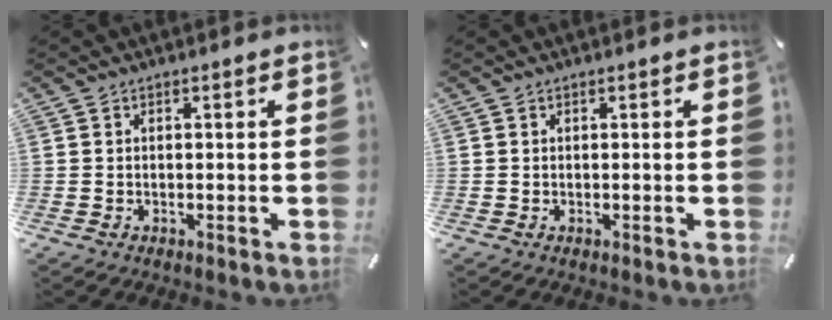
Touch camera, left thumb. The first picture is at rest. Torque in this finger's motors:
{"motor_torque": [0.00, 0.00, -0.06, -0.05, 0.00]}